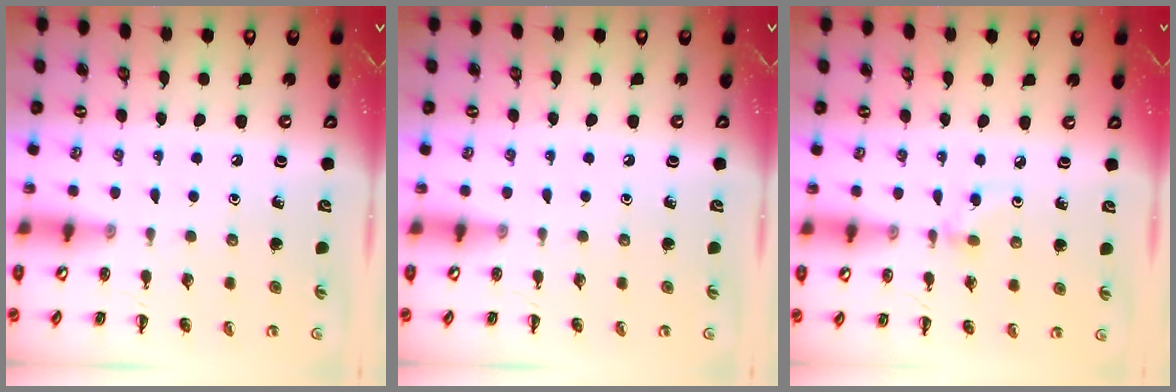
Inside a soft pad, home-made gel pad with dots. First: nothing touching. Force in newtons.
{"total": 0.0}
{"total": 2.9, "press": 2.7, "slide": 1.0}